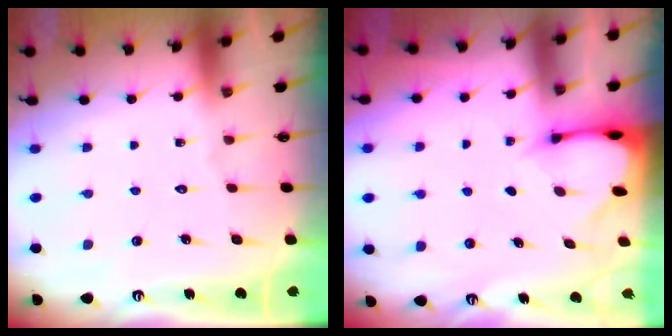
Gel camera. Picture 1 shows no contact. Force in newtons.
{"total": 2.3, "press": 2.3, "slide": 0.1}